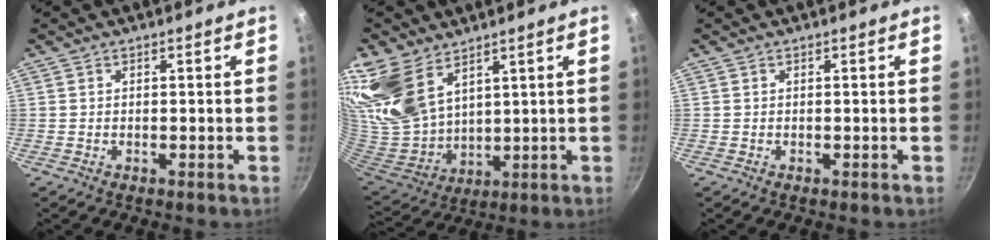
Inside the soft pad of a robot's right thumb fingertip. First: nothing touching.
{"total": 16.2, "force": [10.2, 9.0, 8.6], "torque": [-0.169, -0.055, 0.225]}
{"total": 0.0}